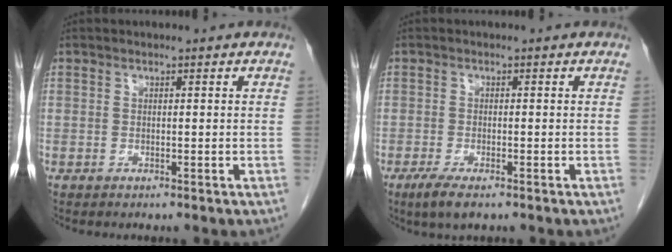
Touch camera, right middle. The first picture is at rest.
{"total": 3.8, "force": [-2.4, 0.9, 2.8], "torque": [-0.056, -0.009, -0.042]}